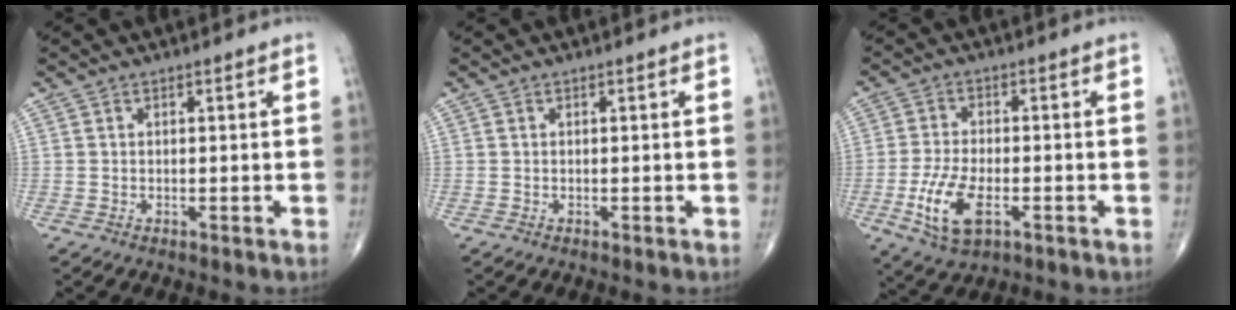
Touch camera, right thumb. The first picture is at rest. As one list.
[{"total": 0.0}, {"total": 9.7, "force": [-3.3, 4.5, 7.9], "torque": [-0.165, 0.003, -0.056]}]